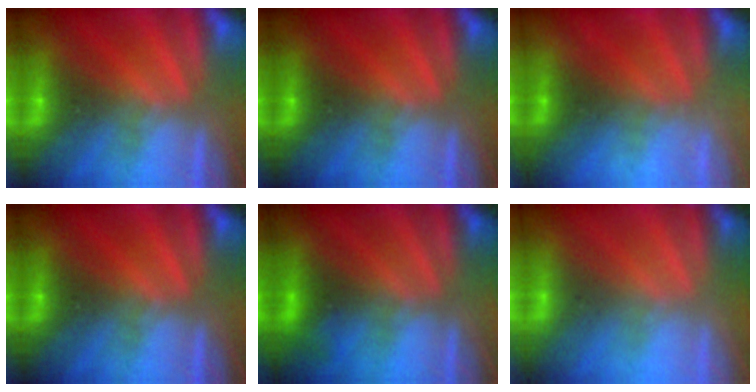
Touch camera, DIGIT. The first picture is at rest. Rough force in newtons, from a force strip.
{"total": 0.0}
{"total": 2.3}
{"total": 0.0}
{"total": 1.9}
{"total": 2.9}